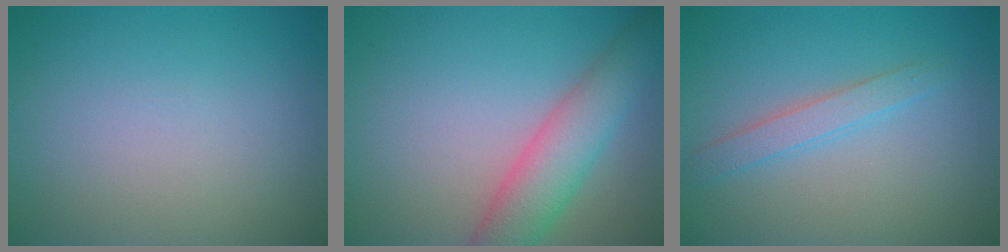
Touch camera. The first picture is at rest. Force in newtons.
{"total": 5.2, "press": 5.2, "slide": 0.3}
{"total": 2.0, "press": 2.0, "slide": 0.2}